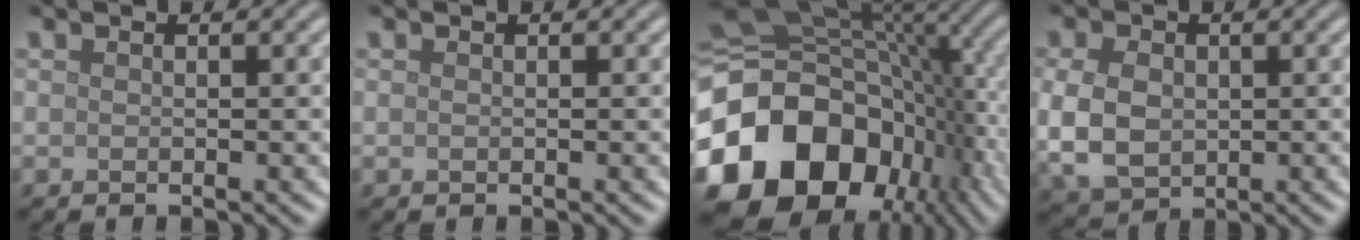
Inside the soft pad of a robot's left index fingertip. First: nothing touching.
{"total": 0.0}
{"total": 19.5, "force": [-6.3, 14.3, 11.6], "torque": [-0.268, -0.024, -0.106]}
{"total": 6.0, "force": [-0.2, 4.6, 3.9], "torque": [-0.102, -0.007, 0.002]}